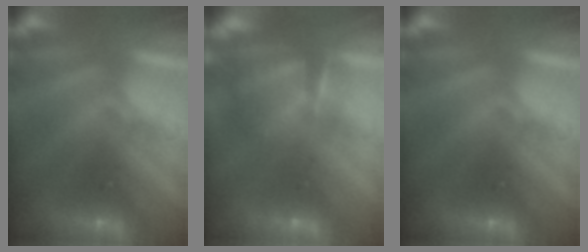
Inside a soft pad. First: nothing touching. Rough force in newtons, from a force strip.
{"total": 7.5}
{"total": 0.0}